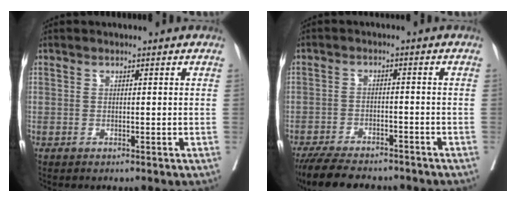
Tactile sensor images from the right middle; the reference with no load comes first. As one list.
[{"total": 11.4, "force": [-9.9, 2.8, 4.8], "torque": [-0.078, -0.011, -0.149]}]